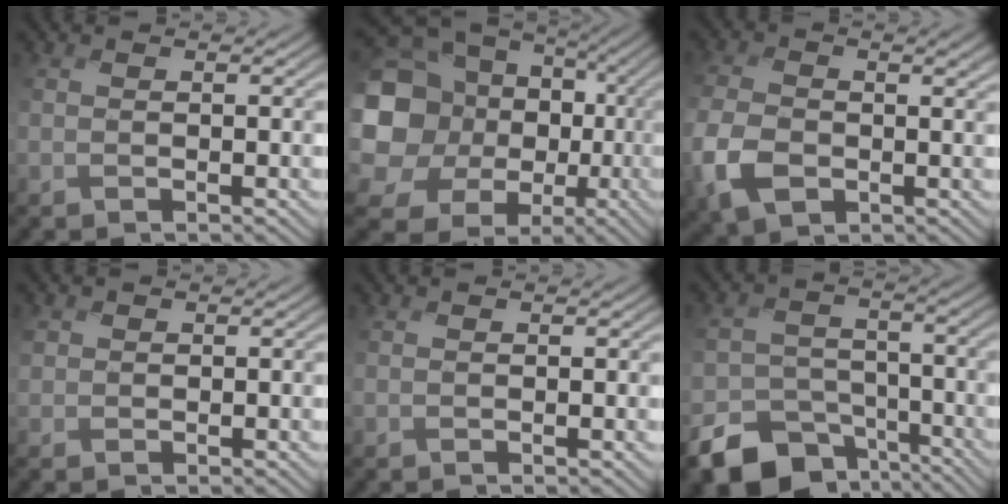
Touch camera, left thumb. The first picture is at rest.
{"total": 20.8, "force": [-0.4, 18.4, 9.6], "torque": [-0.253, -0.014, -0.006]}
{"total": 7.7, "force": [-2.3, 5.1, 5.4], "torque": [-0.144, -0.015, -0.052]}
{"total": 1.2, "force": [0.0, 1.2, -0.1], "torque": [-0.010, -0.001, -0.005]}
{"total": 0.0}
{"total": 12.6, "force": [-9.1, 7.8, 3.8], "torque": [-0.084, -0.033, -0.141]}